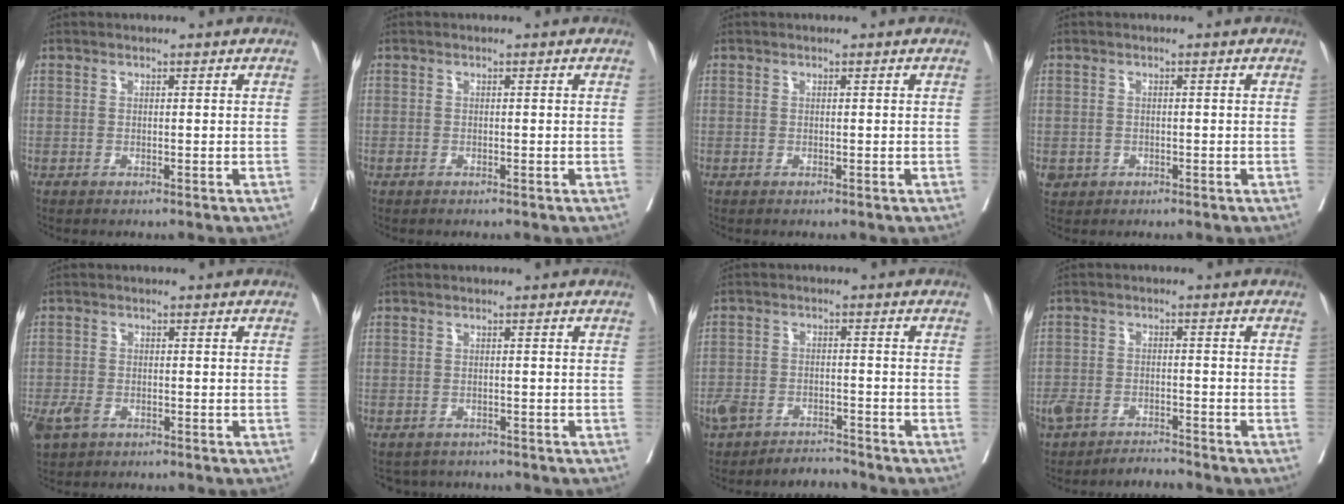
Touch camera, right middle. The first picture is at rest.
{"total": 0.0}
{"total": 0.0}
{"total": 1.8, "force": [-0.6, 1.7, 0.4], "torque": [-0.004, 0.004, -0.004]}
{"total": 4.5, "force": [-2.6, 2.8, 2.4], "torque": [-0.050, -0.006, -0.044]}
{"total": 3.1, "force": [-2.8, 1.3, -0.4], "torque": [0.005, -0.001, -0.042]}
{"total": 6.5, "force": [-5.8, 2.6, 1.3], "torque": [-0.027, 0.007, -0.104]}
{"total": 5.3, "force": [-4.9, 1.6, 1.2], "torque": [-0.025, 0.000, -0.092]}